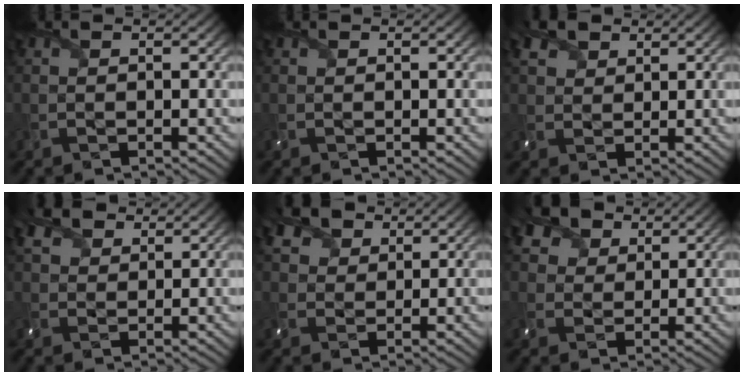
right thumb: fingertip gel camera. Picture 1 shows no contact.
{"total": 0.5, "force": [0.4, 0.2, 0.2], "torque": [-0.010, 0.003, 0.010]}
{"total": 4.4, "force": [2.8, 2.7, 2.0], "torque": [-0.052, 0.008, 0.053]}
{"total": 5.3, "force": [3.4, 3.2, 2.6], "torque": [-0.067, 0.011, 0.064]}
{"total": 5.8, "force": [3.6, 3.8, 2.5], "torque": [-0.073, 0.011, 0.064]}
{"total": 7.4, "force": [4.6, 4.8, 3.2], "torque": [-0.109, 0.016, 0.080]}